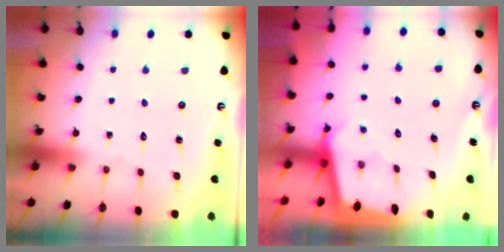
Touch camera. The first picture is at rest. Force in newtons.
{"total": 2.5, "press": 2.5, "slide": 0.1}